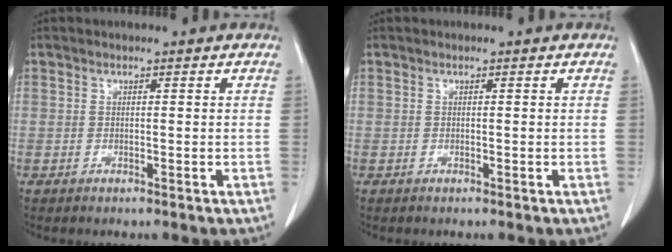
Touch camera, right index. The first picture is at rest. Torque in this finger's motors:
{"motor_torque": [-0.01, 0.01, 0.00, 0.00]}